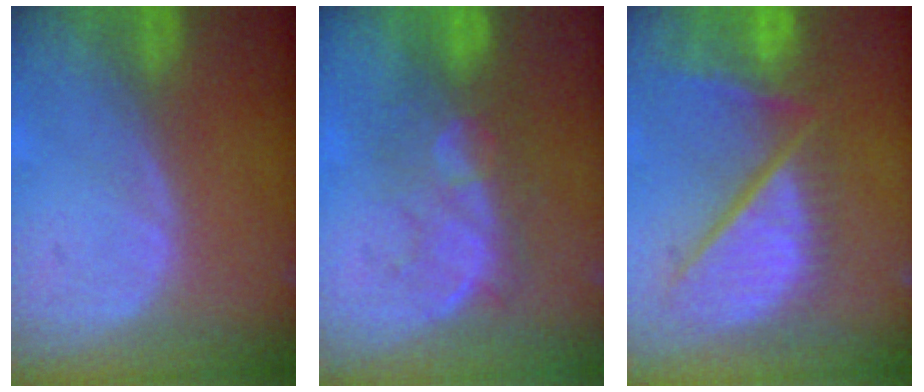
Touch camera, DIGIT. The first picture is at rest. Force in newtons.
{"total": 7.8, "press": 7.7, "slide": 1.5}
{"total": 12.8, "press": 10.6, "slide": 7.2}